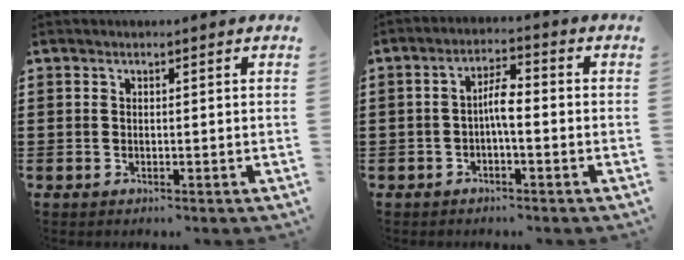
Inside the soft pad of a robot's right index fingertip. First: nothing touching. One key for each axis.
{"total": 3.9, "fx": -0.8, "fy": 1.0, "fz": 3.7, "tx": -0.074, "ty": 0.004, "tz": -0.019}